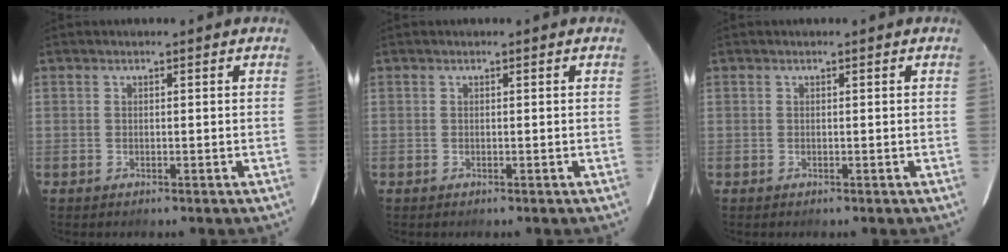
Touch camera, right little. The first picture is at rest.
{"total": 0.0}
{"total": 0.0}